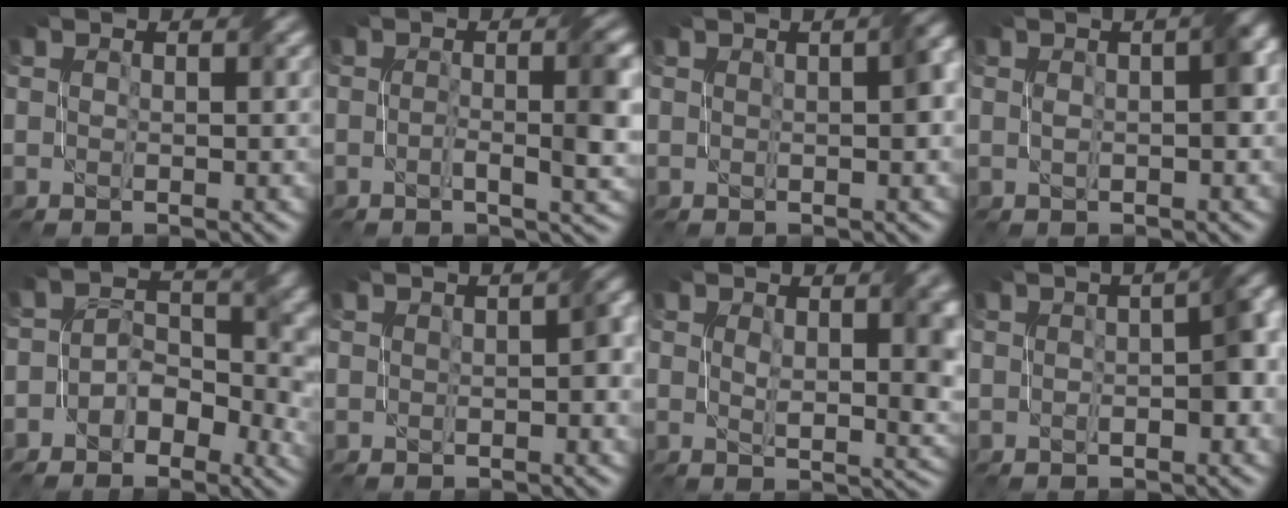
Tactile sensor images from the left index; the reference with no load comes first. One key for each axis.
{"total": 5.0, "fx": -0.4, "fy": 1.2, "fz": 4.9, "tx": -0.069, "ty": 0.002, "tz": -0.009}
{"total": 2.7, "fx": 0.4, "fy": 0.6, "fz": 2.6, "tx": -0.032, "ty": 0.012, "tz": 0.006}
{"total": 2.9, "fx": 0.1, "fy": 0.8, "fz": 2.8, "tx": -0.045, "ty": 0.011, "tz": 0.004}
{"total": 5.5, "fx": -1.5, "fy": 4.0, "fz": 3.4, "tx": -0.039, "ty": -0.002, "tz": -0.036}
{"total": 2.4, "fx": 0.0, "fy": 0.9, "fz": 2.3, "tx": -0.031, "ty": 0.009, "tz": 0.001}
{"total": 5.0, "fx": 1.3, "fy": 1.8, "fz": 4.5, "tx": -0.062, "ty": -0.003, "tz": 0.026}
{"total": 4.5, "fx": -0.2, "fy": 1.3, "fz": 4.3, "tx": -0.057, "ty": 0.011, "tz": -0.003}